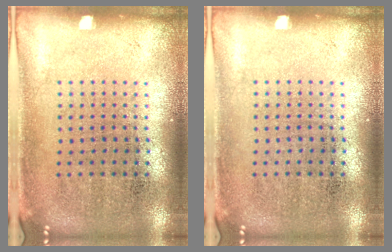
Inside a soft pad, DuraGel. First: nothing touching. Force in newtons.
{"total": 0.0}